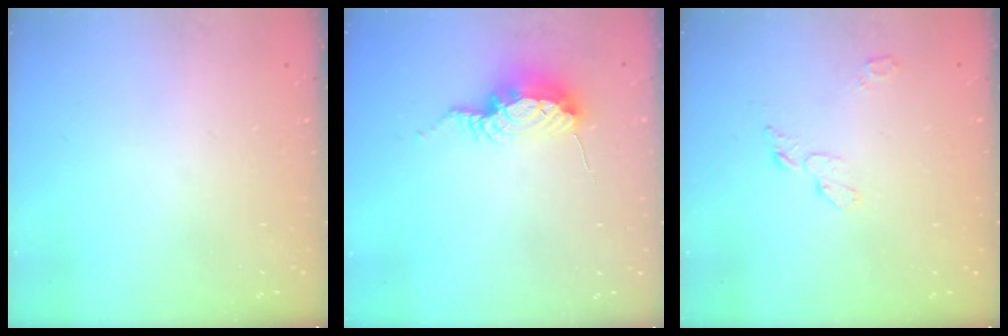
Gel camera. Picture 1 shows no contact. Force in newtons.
{"total": 8.4, "press": 8.4, "slide": 1.0}
{"total": 4.6, "press": 4.6, "slide": 0.5}